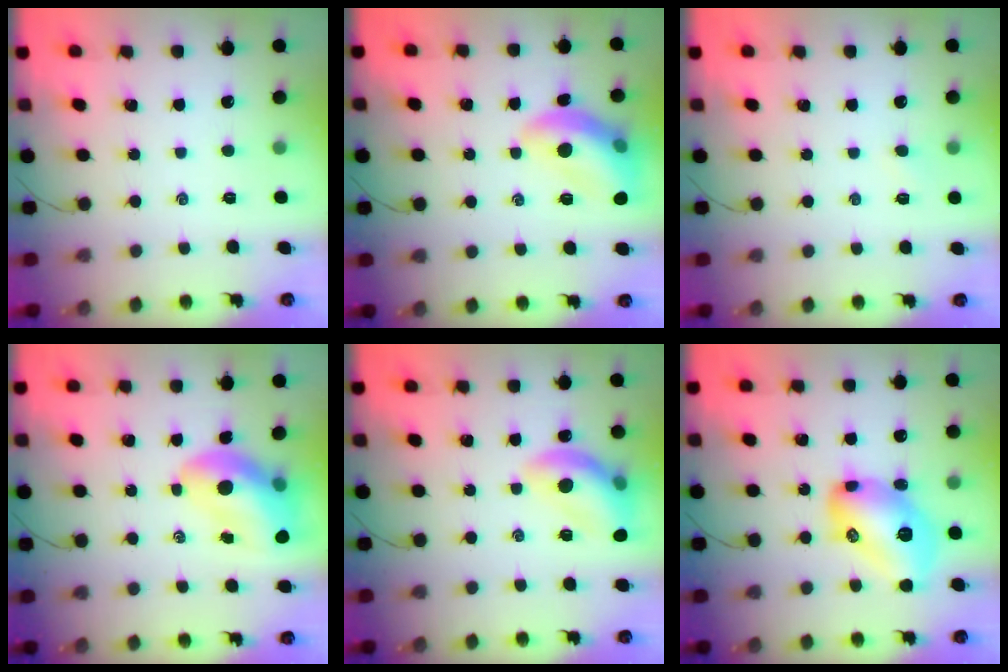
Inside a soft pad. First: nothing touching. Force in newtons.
{"total": 13.7, "press": 13.6, "slide": 1.1}
{"total": 2.5, "press": 2.3, "slide": 0.8}
{"total": 12.9, "press": 12.4, "slide": 3.6}
{"total": 13.6, "press": 13.5, "slide": 1.8}
{"total": 16.9, "press": 16.9, "slide": 0.5}